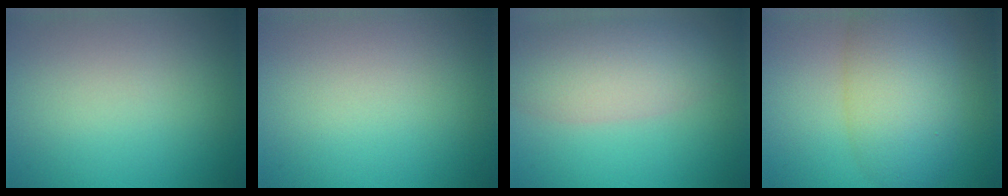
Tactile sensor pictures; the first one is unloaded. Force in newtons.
{"total": 0.0}
{"total": 5.9, "press": 5.9, "slide": 0.4}
{"total": 7.5, "press": 7.4, "slide": 0.2}